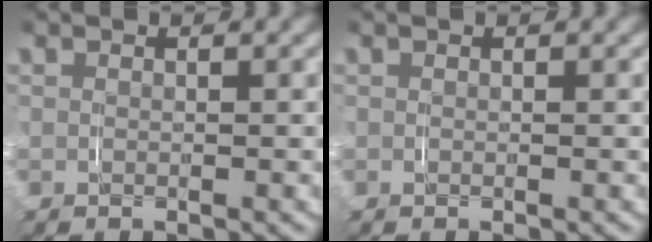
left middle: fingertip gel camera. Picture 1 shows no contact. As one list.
[{"total": 0.0}]